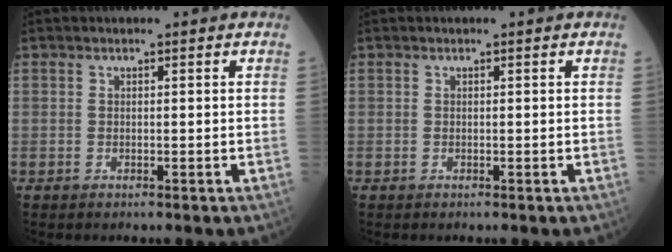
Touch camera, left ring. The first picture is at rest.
{"total": 0.0}